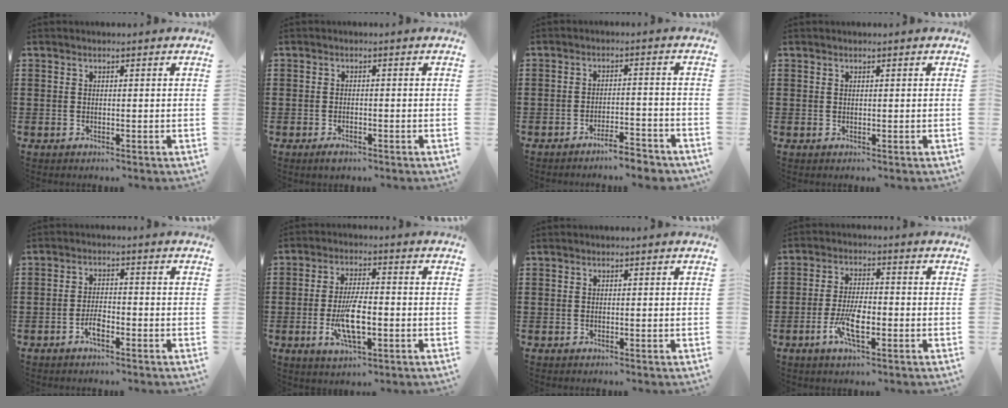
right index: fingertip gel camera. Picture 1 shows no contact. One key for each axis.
{"total": 1.3, "fx": -1.0, "fy": 0.5, "fz": 0.6, "tx": -0.013, "ty": -0.003, "tz": -0.019}
{"total": 4.1, "fx": -3.8, "fy": 0.0, "fz": 1.5, "tx": -0.027, "ty": -0.003, "tz": -0.073}
{"total": 0.0}
{"total": 3.1, "fx": -1.7, "fy": 1.0, "fz": 2.4, "tx": -0.048, "ty": 0.002, "tz": -0.034}
{"total": 8.2, "fx": -2.0, "fy": 2.7, "fz": 7.5, "tx": -0.157, "ty": -0.012, "tz": -0.038}
{"total": 0.0}
{"total": 6.7, "fx": -2.5, "fy": 2.2, "fz": 5.8, "tx": -0.127, "ty": -0.009, "tz": -0.050}